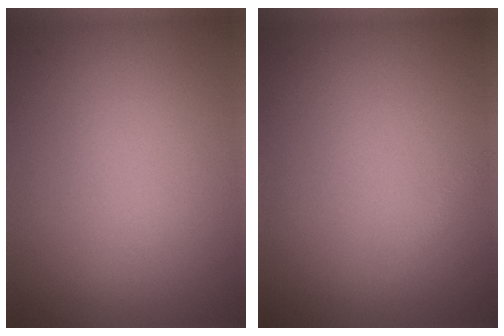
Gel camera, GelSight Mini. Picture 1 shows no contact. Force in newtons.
{"total": 0.6, "press": 0.6, "slide": 0.0}